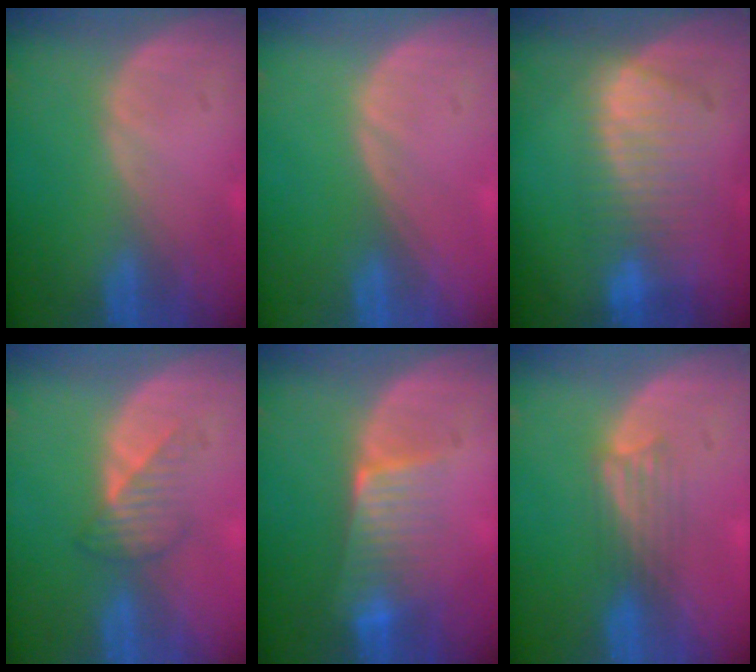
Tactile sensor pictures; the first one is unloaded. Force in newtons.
{"total": 0.0}
{"total": 7.8, "press": 7.4, "slide": 2.5}
{"total": 3.5, "press": 3.2, "slide": 1.5}
{"total": 6.5, "press": 5.6, "slide": 3.3}
{"total": 3.1, "press": 2.8, "slide": 1.3}